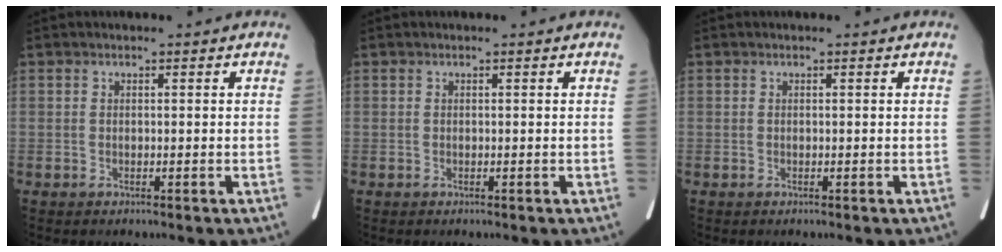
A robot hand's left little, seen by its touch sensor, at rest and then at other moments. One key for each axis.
{"total": 0.0}
{"total": 0.0}